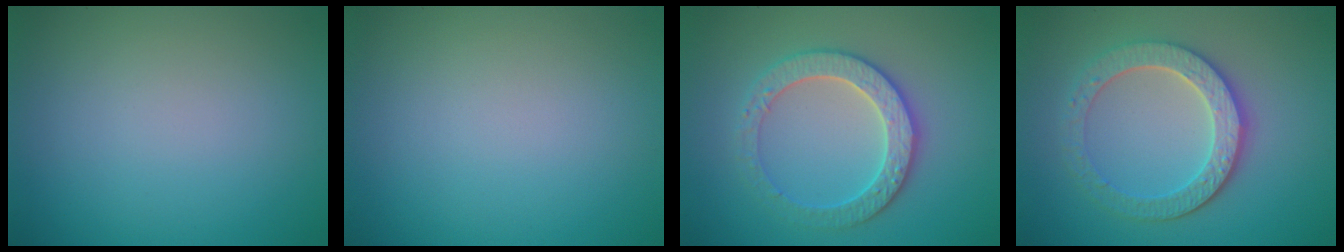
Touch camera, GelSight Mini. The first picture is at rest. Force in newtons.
{"total": 0.0}
{"total": 3.8, "press": 3.6, "slide": 1.2}
{"total": 4.6, "press": 4.1, "slide": 2.1}